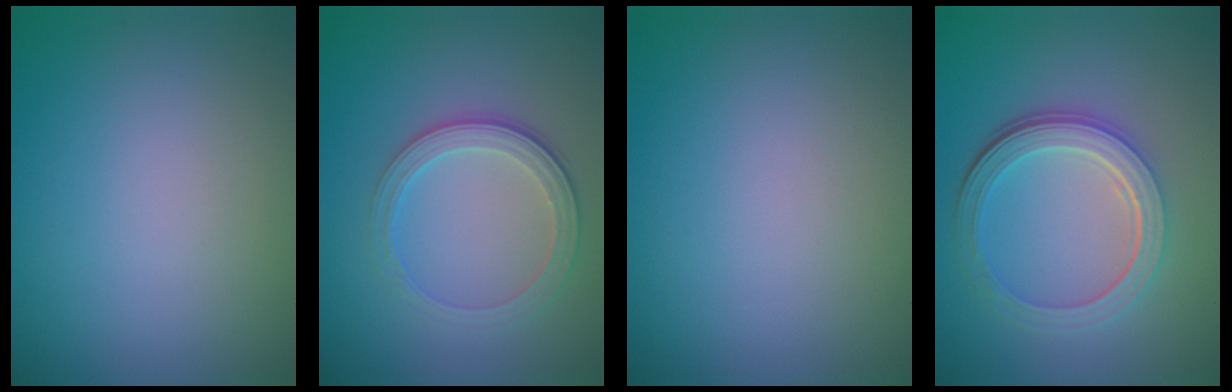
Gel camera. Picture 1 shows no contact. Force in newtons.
{"total": 3.0, "press": 2.6, "slide": 1.4}
{"total": 0.0}
{"total": 5.1, "press": 3.7, "slide": 3.5}